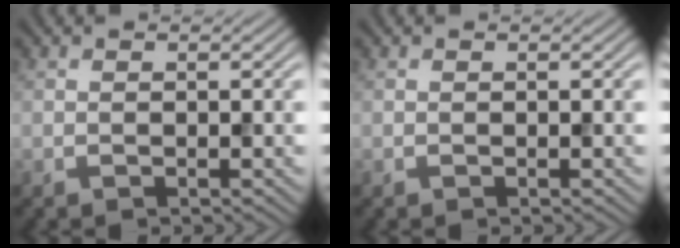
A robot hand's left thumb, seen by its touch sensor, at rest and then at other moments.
{"total": 0.0}